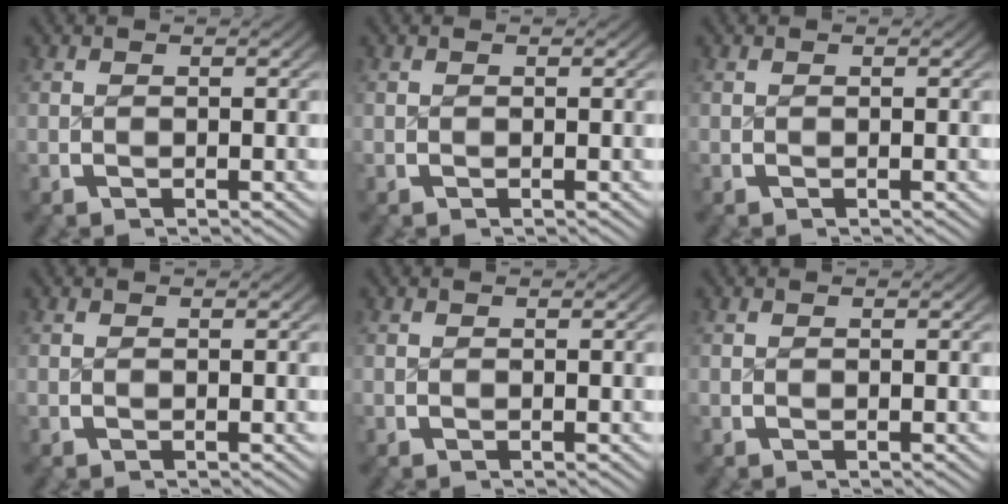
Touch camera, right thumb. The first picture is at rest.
{"total": 0.0}
{"total": 0.0}
{"total": 0.0}
{"total": 0.0}
{"total": 0.0}